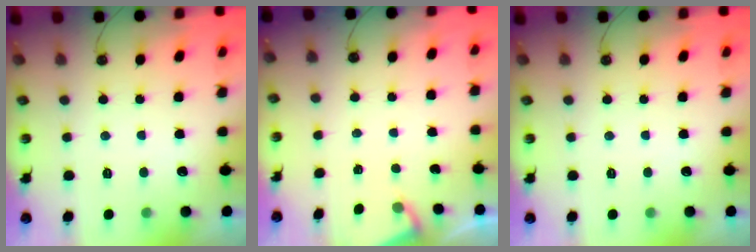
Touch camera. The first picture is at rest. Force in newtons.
{"total": 2.3, "press": 2.3, "slide": 0.4}
{"total": 0.0}